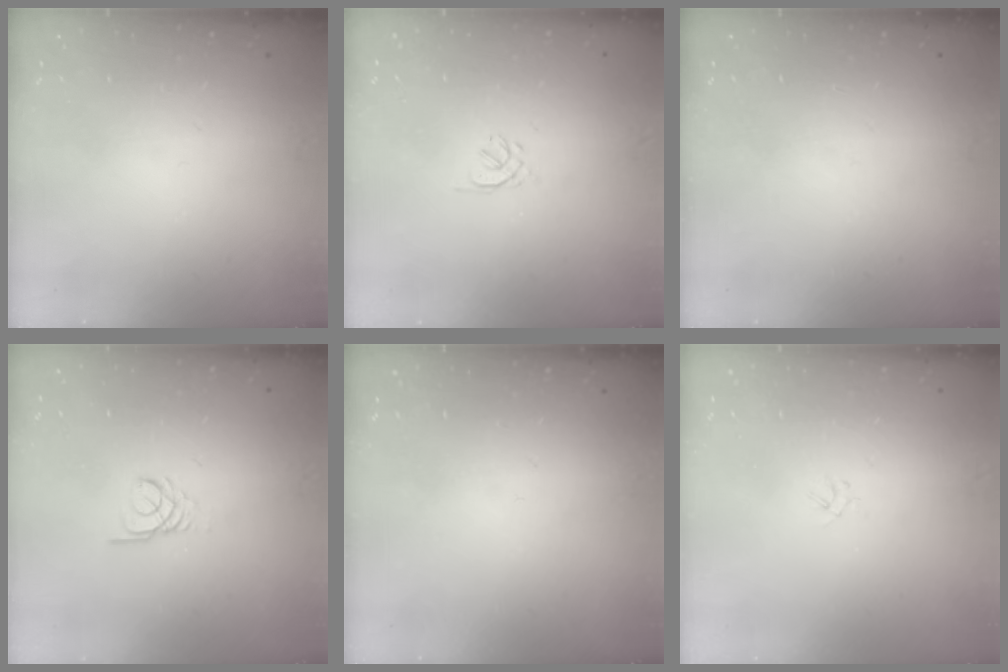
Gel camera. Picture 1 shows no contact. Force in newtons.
{"total": 1.6, "press": 1.5, "slide": 0.5}
{"total": 0.0}
{"total": 2.5, "press": 2.5, "slide": 0.2}
{"total": 0.0}
{"total": 1.0, "press": 0.9, "slide": 0.4}